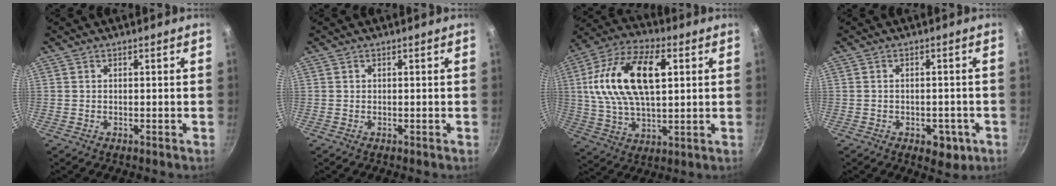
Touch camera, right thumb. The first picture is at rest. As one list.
[{"total": 0.0}, {"total": 20.3, "force": [4.5, 10.9, 16.5], "torque": [-0.302, 0.007, 0.074]}, {"total": 5.6, "force": [-2.3, 3.4, 3.8], "torque": [-0.030, 0.011, -0.020]}]